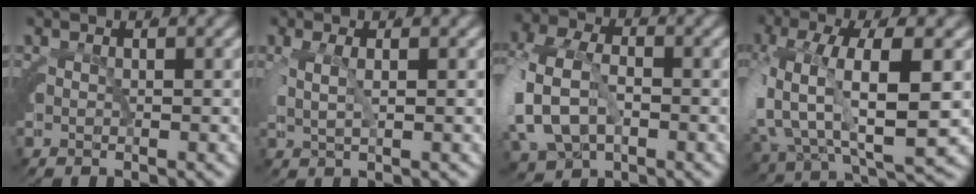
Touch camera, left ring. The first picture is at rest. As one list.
[{"total": 1.1, "force": [0.1, 0.9, 0.7], "torque": [-0.025, -0.006, 0.006]}, {"total": 7.2, "force": [-1.6, 6.1, 3.5], "torque": [-0.107, -0.021, -0.023]}, {"total": 9.4, "force": [-1.5, 6.3, 6.8], "torque": [-0.167, -0.024, -0.017]}]